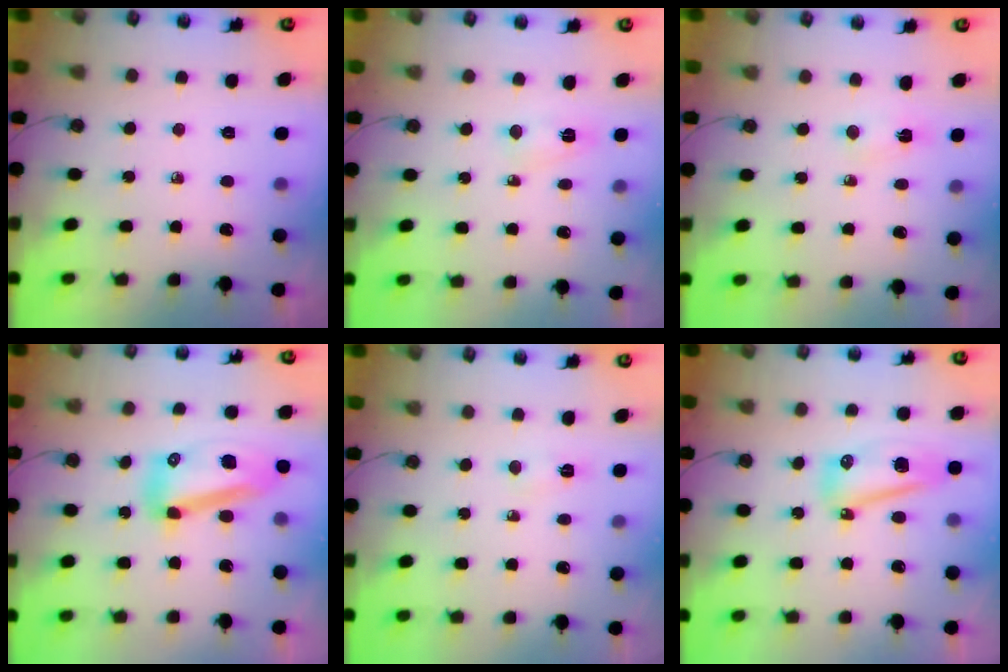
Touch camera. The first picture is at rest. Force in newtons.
{"total": 4.0, "press": 3.8, "slide": 1.3}
{"total": 2.1, "press": 1.8, "slide": 1.0}
{"total": 12.7, "press": 12.6, "slide": 1.5}
{"total": 2.9, "press": 2.9, "slide": 0.4}
{"total": 10.8, "press": 10.8, "slide": 1.3}